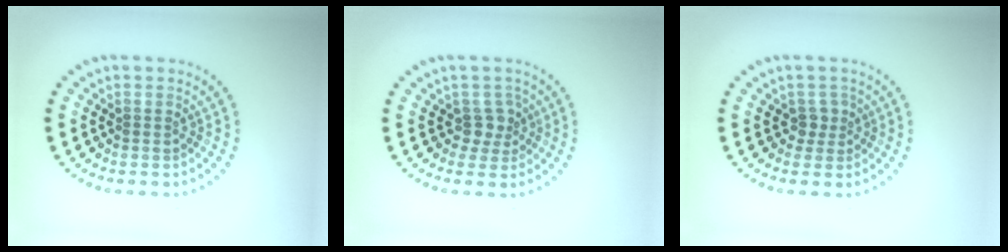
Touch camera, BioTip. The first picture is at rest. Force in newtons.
{"total": 1.8, "press": 1.4, "slide": 1.2}
{"total": 1.4, "press": 1.1, "slide": 0.9}